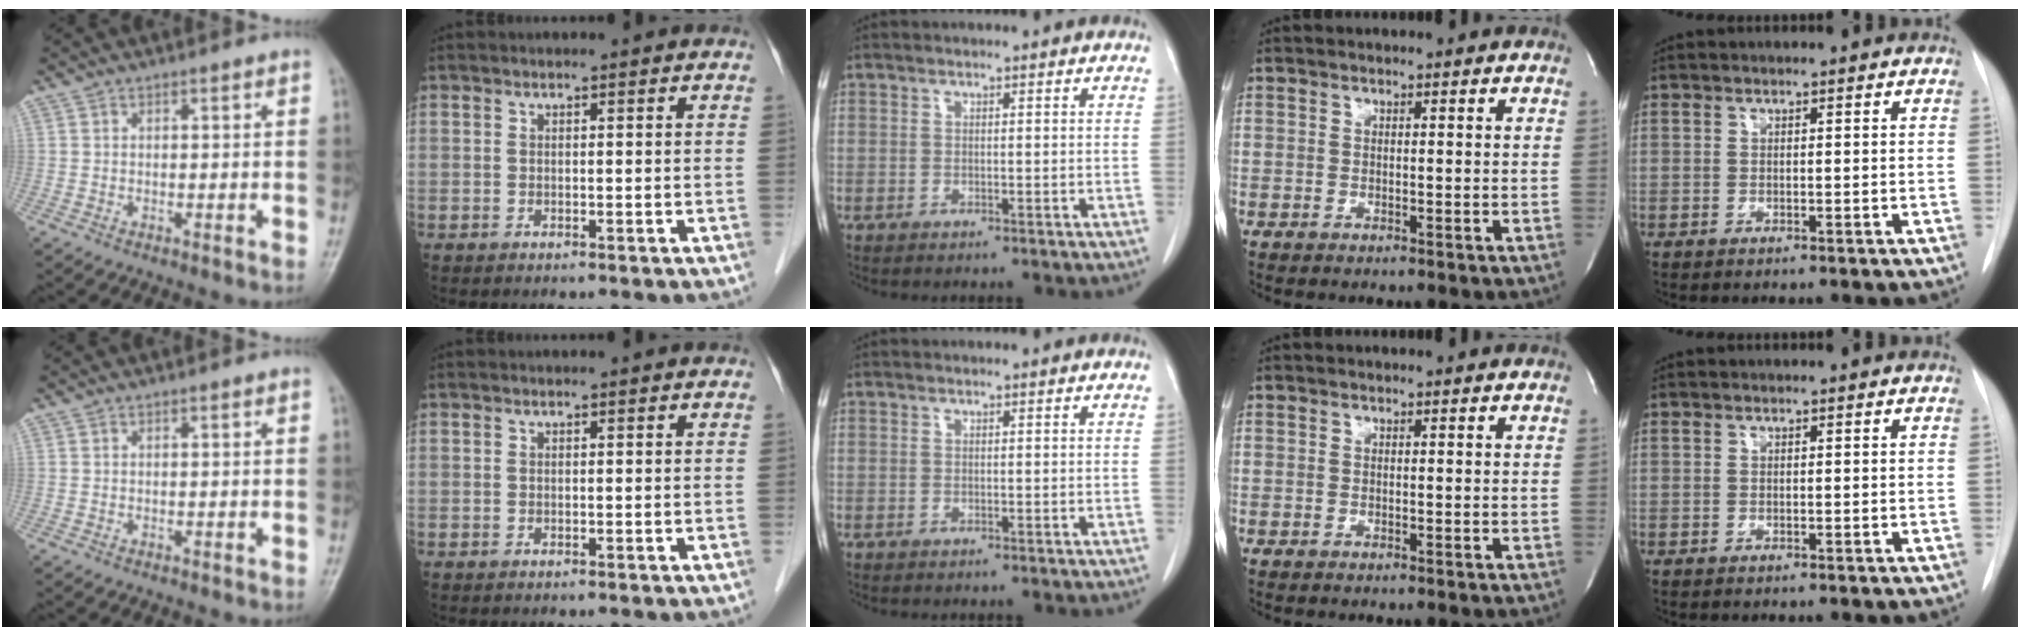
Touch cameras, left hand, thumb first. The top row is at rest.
{}